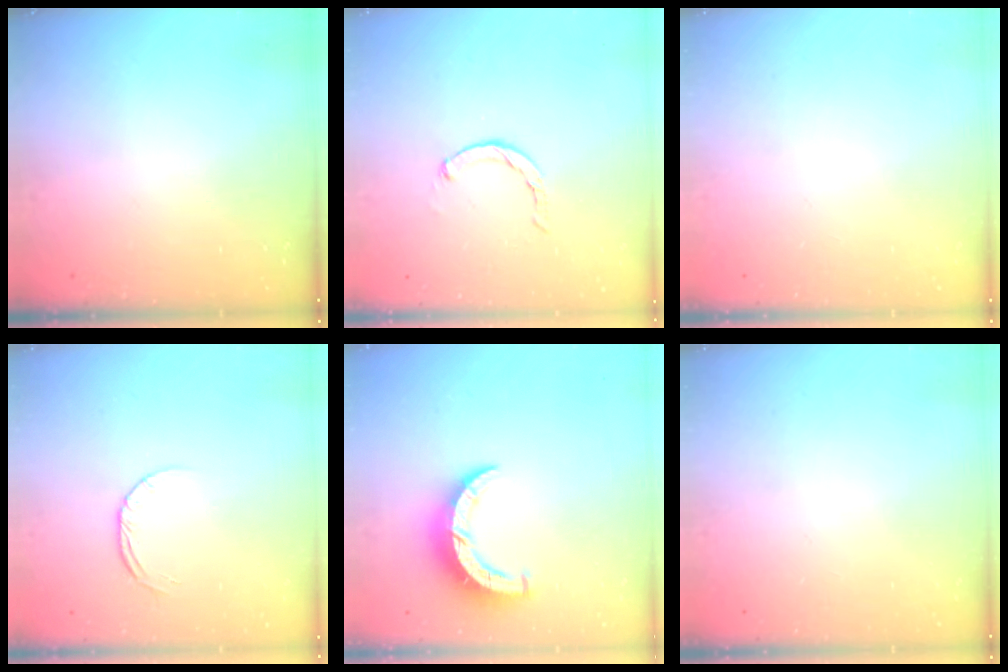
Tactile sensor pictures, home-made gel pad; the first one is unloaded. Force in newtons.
{"total": 1.1, "press": 1.1, "slide": 0.2}
{"total": 0.0}
{"total": 3.5, "press": 3.5, "slide": 0.3}
{"total": 8.0, "press": 8.0, "slide": 0.3}
{"total": 0.0}